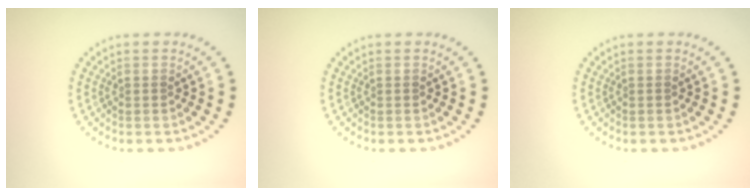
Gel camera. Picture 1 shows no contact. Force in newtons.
{"total": 0.0}
{"total": 0.0}